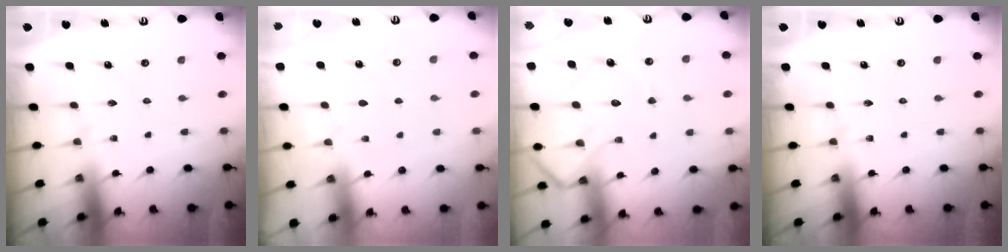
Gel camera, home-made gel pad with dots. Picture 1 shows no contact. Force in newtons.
{"total": 2.7, "press": 2.7, "slide": 0.4}
{"total": 12.3, "press": 12.3, "slide": 1.3}
{"total": 0.0}